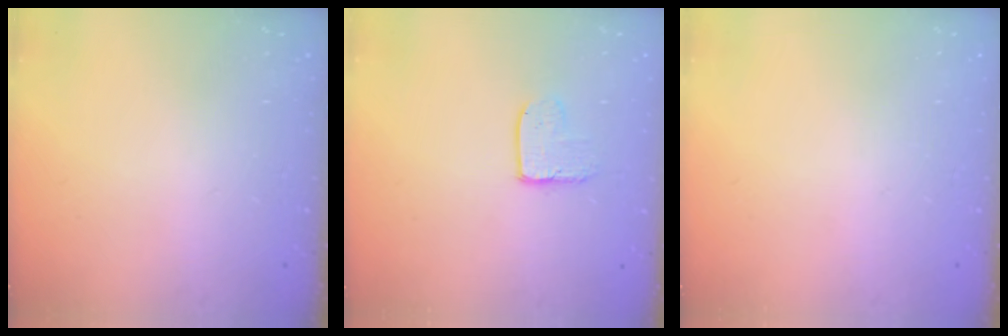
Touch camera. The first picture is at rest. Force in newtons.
{"total": 5.1, "press": 5.0, "slide": 0.4}
{"total": 0.0}